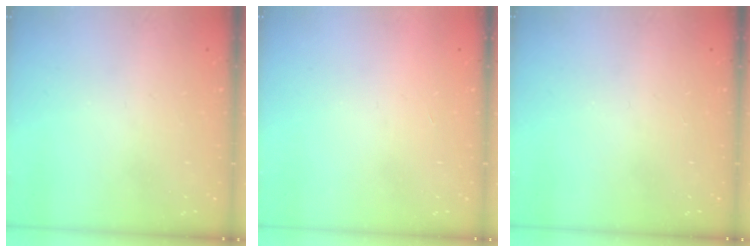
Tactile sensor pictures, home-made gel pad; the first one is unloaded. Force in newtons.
{"total": 1.7, "press": 1.7, "slide": 0.1}
{"total": 0.0}